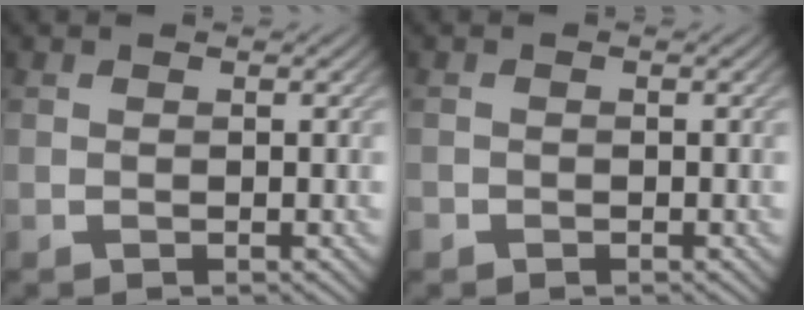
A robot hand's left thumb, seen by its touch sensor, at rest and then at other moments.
{"total": 0.8, "force": [-0.6, 0.5, 0.1], "torque": [-0.002, -0.004, -0.014]}